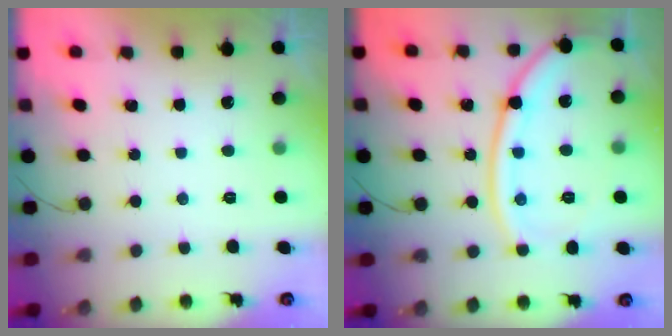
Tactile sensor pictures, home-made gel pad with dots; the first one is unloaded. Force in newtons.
{"total": 15.5, "press": 15.4, "slide": 1.7}